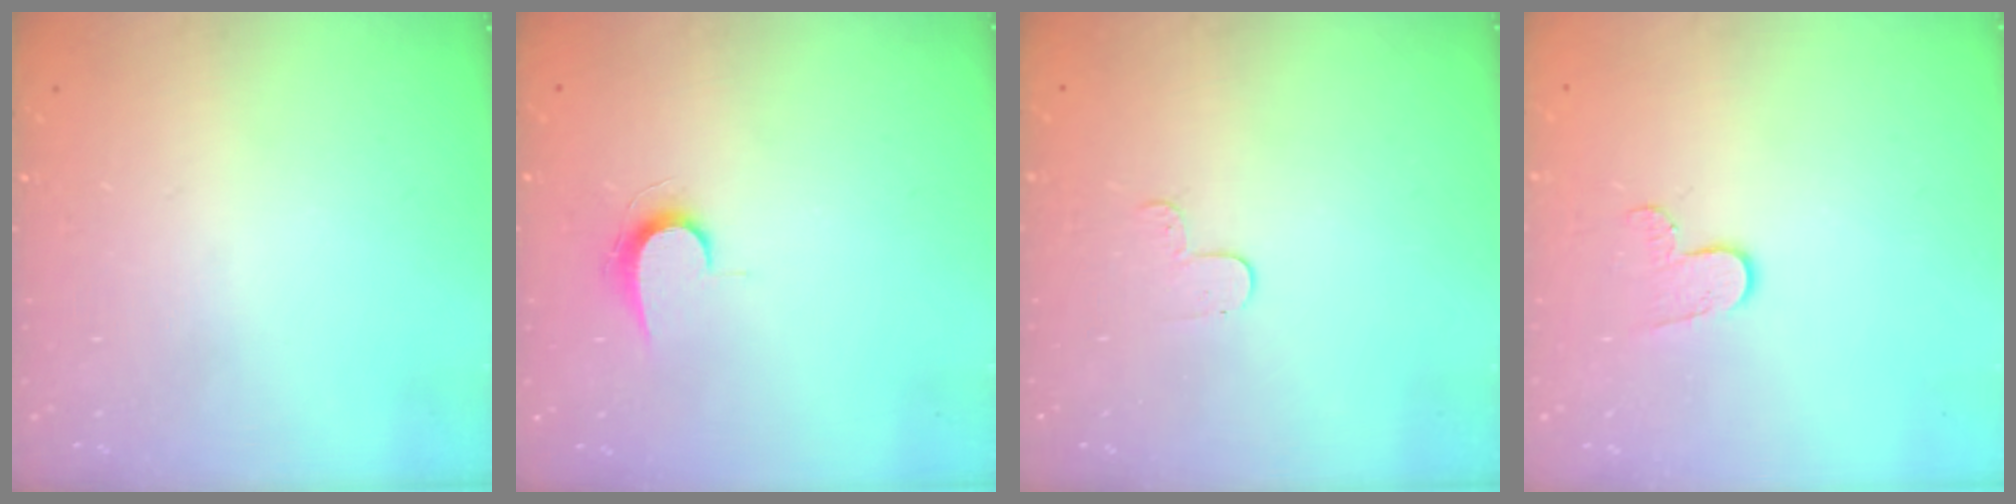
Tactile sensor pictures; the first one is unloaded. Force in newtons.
{"total": 5.9, "press": 5.9, "slide": 0.6}
{"total": 3.0, "press": 3.0, "slide": 0.3}
{"total": 6.9, "press": 6.9, "slide": 0.7}